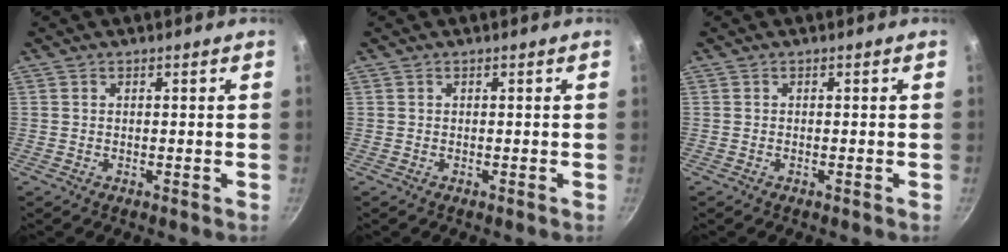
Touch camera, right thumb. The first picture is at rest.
{"total": 0.0}
{"total": 0.0}